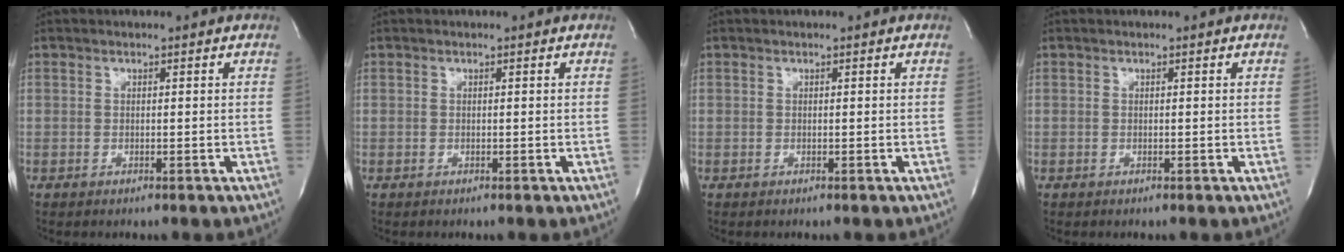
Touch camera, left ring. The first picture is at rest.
{"total": 0.0}
{"total": 0.0}
{"total": 0.0}